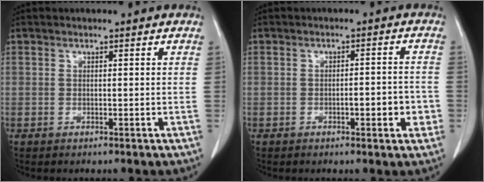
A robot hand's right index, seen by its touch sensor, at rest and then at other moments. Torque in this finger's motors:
{"motor_torque": [0.28, -0.25, 0.22, 0.04]}